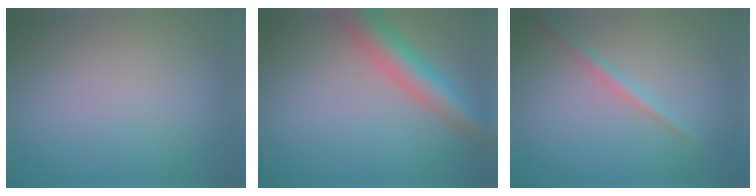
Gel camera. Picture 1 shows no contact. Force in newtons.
{"total": 5.8, "press": 5.8, "slide": 0.2}
{"total": 1.5, "press": 1.5, "slide": 0.0}